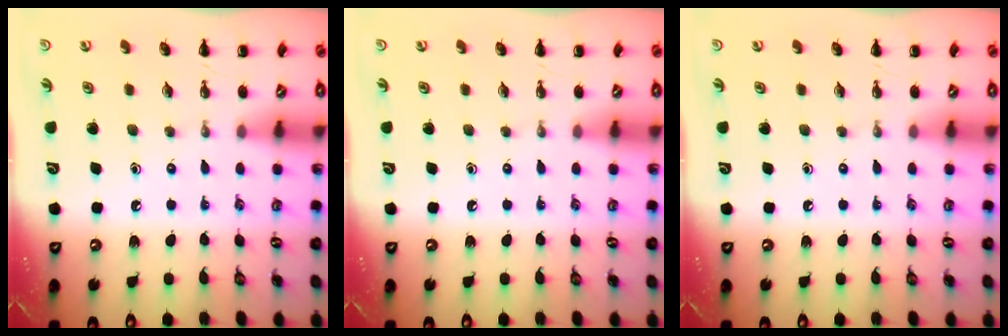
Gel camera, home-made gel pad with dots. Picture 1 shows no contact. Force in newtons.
{"total": 0.0}
{"total": 0.0}